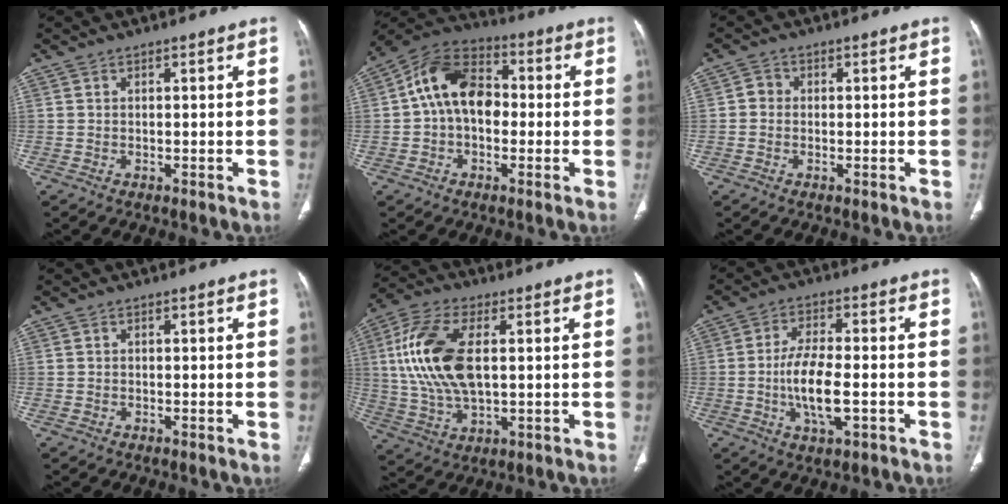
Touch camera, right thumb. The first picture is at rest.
{"total": 12.9, "force": [0.0, 9.2, 9.1], "torque": [-0.135, 0.034, -0.014]}
{"total": 1.9, "force": [-0.2, 1.7, 0.8], "torque": [-0.005, 0.005, -0.012]}
{"total": 0.6, "force": [-0.3, 0.4, 0.3], "torque": [-0.007, 0.000, -0.006]}
{"total": 16.0, "force": [2.3, 8.3, 13.5], "torque": [-0.284, 0.005, 0.047]}
{"total": 9.3, "force": [-2.0, 3.6, 8.4], "torque": [-0.163, 0.008, -0.038]}